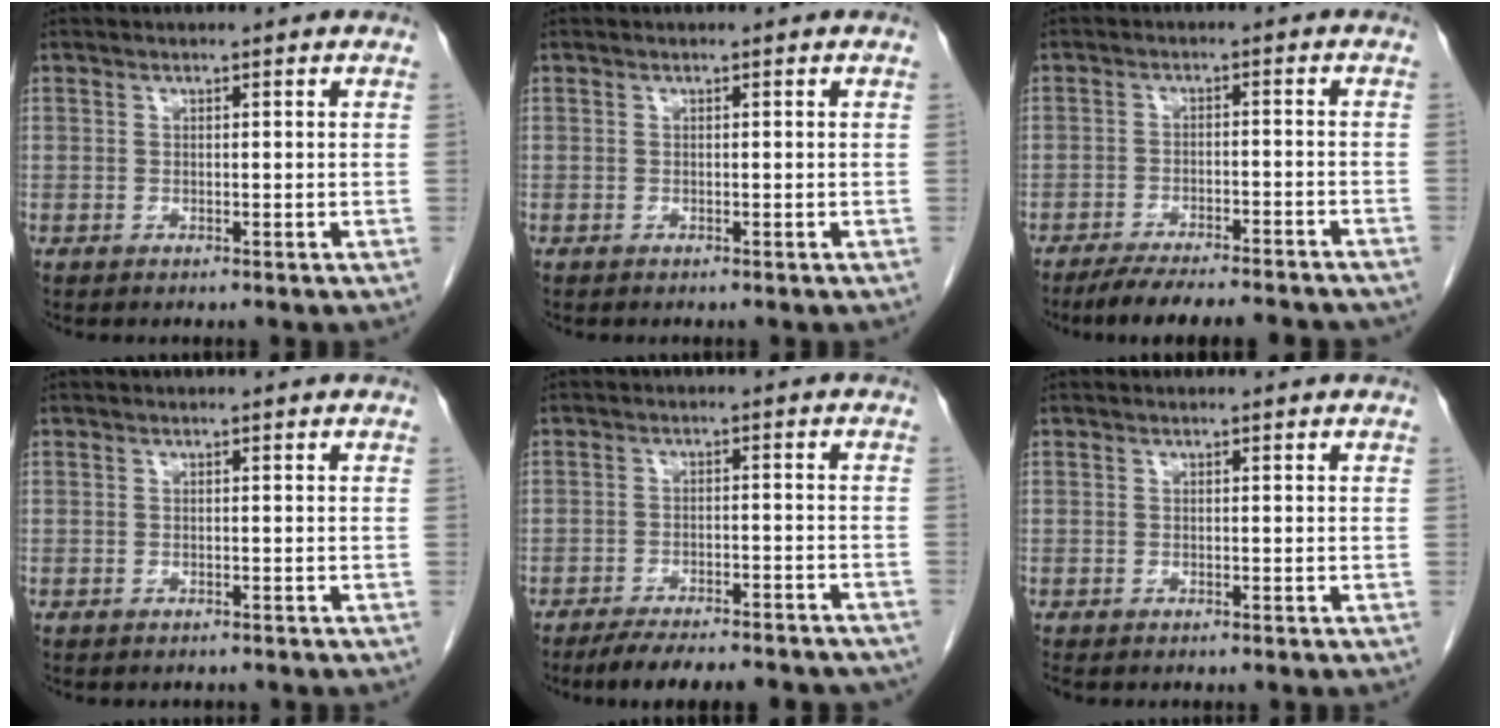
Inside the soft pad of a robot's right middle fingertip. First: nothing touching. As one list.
[{"total": 0.0}, {"total": 15.2, "force": [-13.6, 2.1, 6.5], "torque": [-0.092, -0.012, -0.179]}, {"total": 1.0, "force": [-0.9, 0.4, 0.1], "torque": [-0.009, -0.001, -0.014]}, {"total": 15.9, "force": [-14.2, 3.1, 6.4], "torque": [-0.091, -0.004, -0.180]}, {"total": 0.0}]